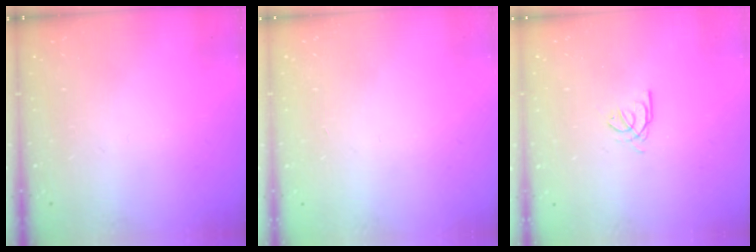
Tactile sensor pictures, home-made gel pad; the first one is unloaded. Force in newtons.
{"total": 1.0, "press": 0.9, "slide": 0.2}
{"total": 2.7, "press": 2.7, "slide": 0.4}